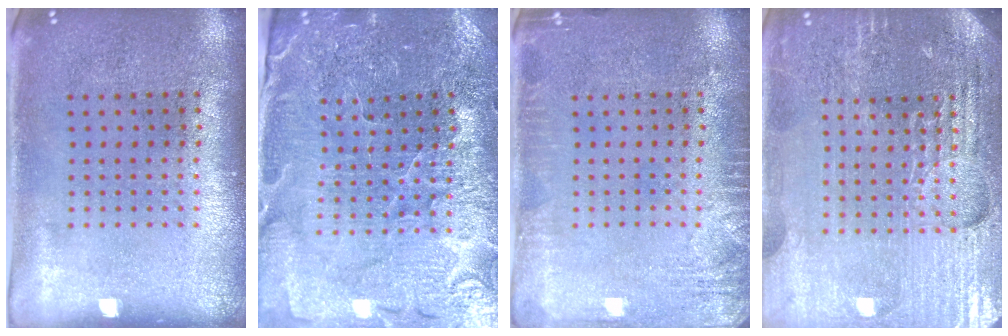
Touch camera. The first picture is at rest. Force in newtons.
{"total": 3.4, "press": 3.4, "slide": 0.3}
{"total": 2.5, "press": 2.5, "slide": 0.4}
{"total": 4.9, "press": 4.6, "slide": 1.7}